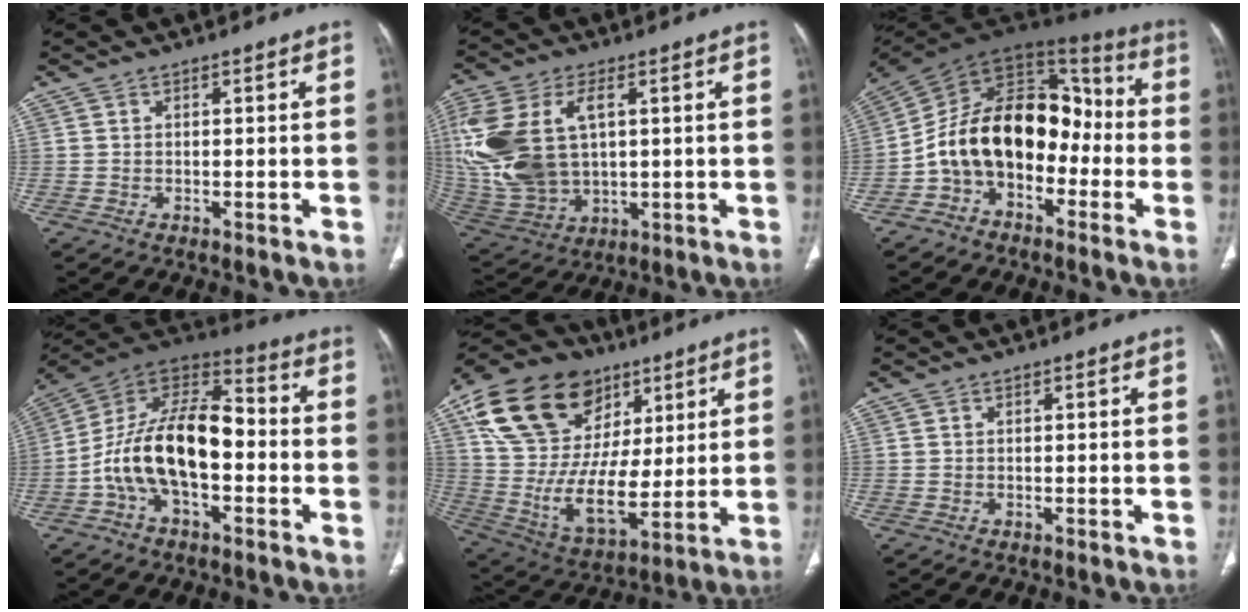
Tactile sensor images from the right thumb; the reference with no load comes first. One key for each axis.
{"total": 22.6, "fx": 3.8, "fy": 13.8, "fz": 17.5, "tx": -0.415, "ty": -0.011, "tz": 0.085}
{"total": 18.9, "fx": -4.3, "fy": 12.8, "fz": 13.2, "tx": -0.187, "ty": 0.087, "tz": -0.081}
{"total": 18.6, "fx": -3.4, "fy": 10.2, "fz": 15.2, "tx": -0.262, "ty": 0.052, "tz": -0.065}
{"total": 27.4, "fx": 12.2, "fy": 18.3, "fz": 16.3, "tx": -0.293, "ty": -0.003, "tz": 0.227}
{"total": 0.0}